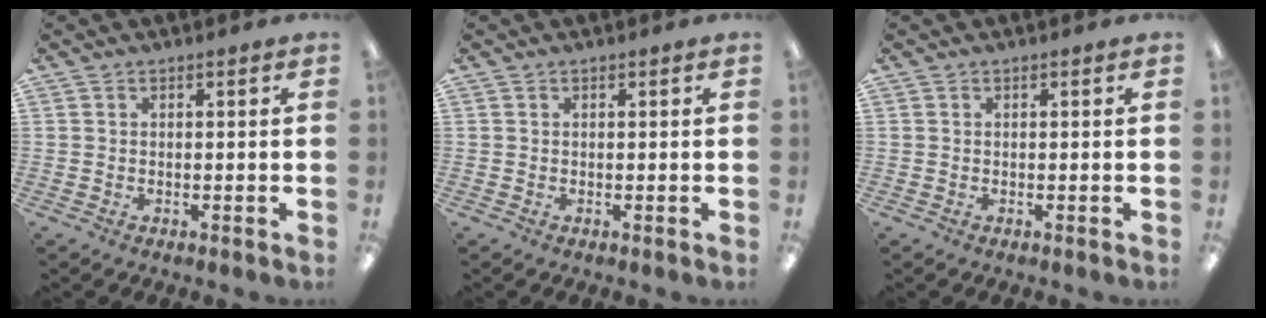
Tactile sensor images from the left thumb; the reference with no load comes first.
{"total": 0.0}
{"total": 0.0}